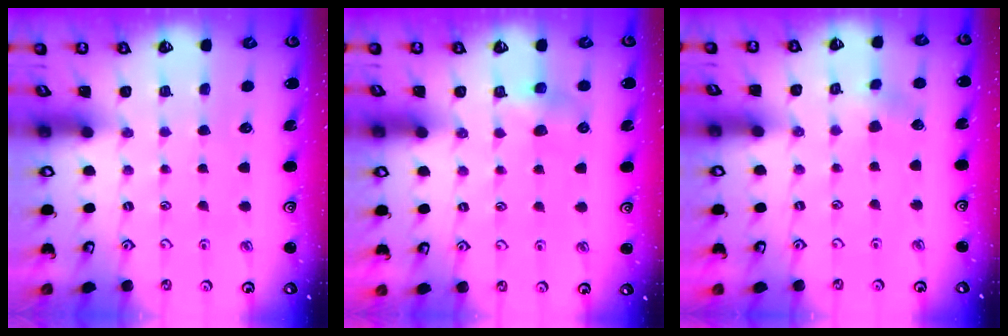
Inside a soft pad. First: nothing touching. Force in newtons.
{"total": 4.8, "press": 4.8, "slide": 0.4}
{"total": 3.2, "press": 3.1, "slide": 0.3}